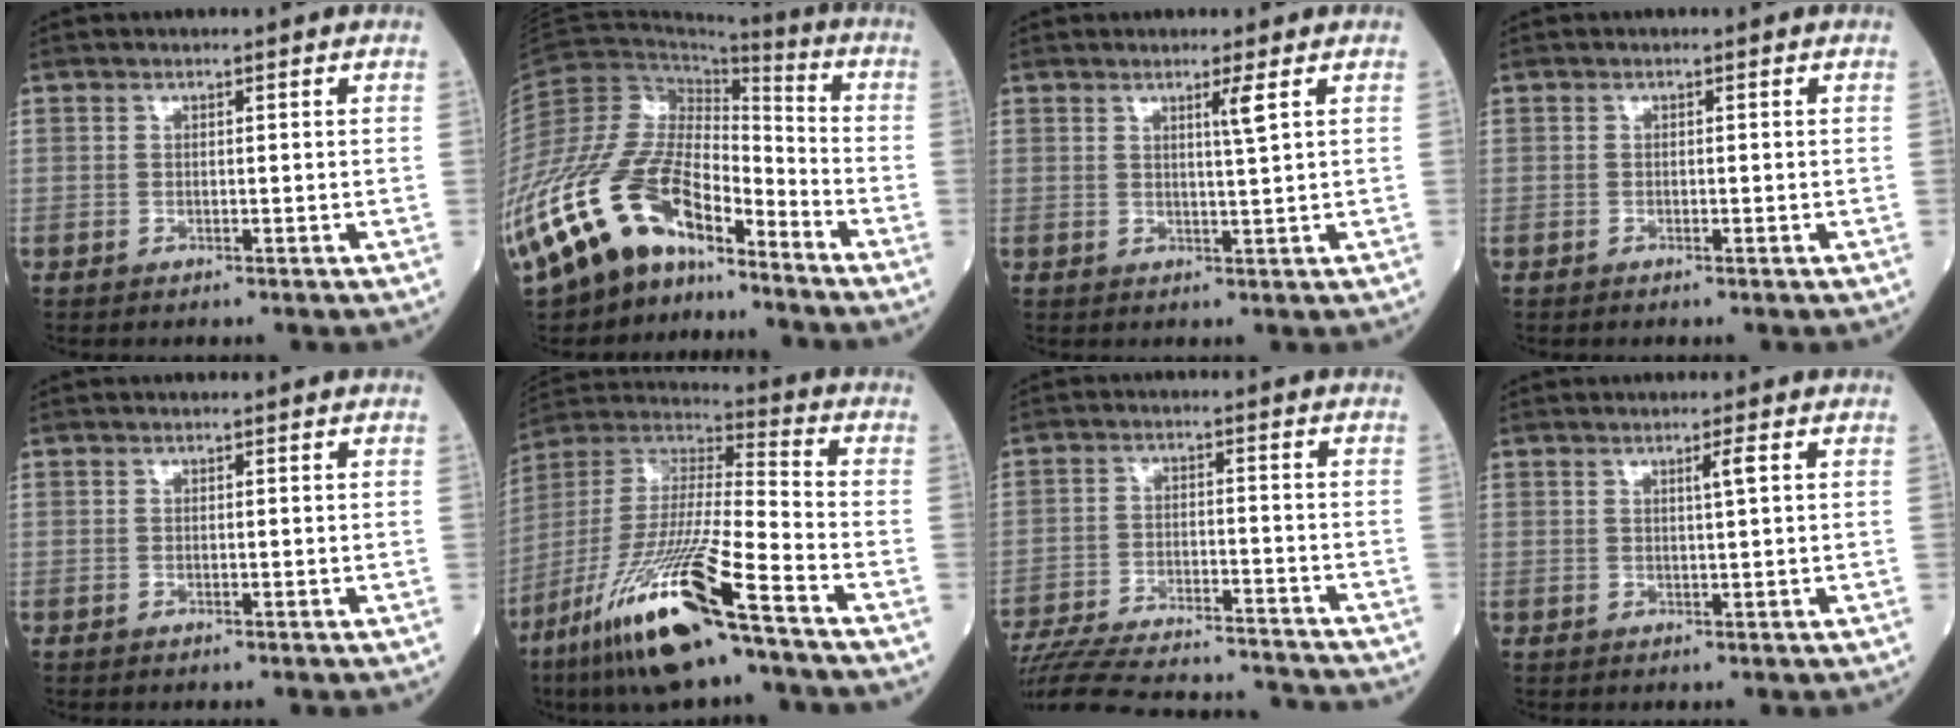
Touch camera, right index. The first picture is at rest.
{"total": 23.8, "force": [-16.4, 9.7, 14.2], "torque": [-0.339, 0.004, -0.302]}
{"total": 2.1, "force": [1.1, -0.7, 1.7], "torque": [-0.032, -0.008, 0.020]}
{"total": 0.0}
{"total": 0.0}
{"total": 21.1, "force": [-12.6, 1.6, 16.8], "torque": [-0.368, -0.051, -0.241]}
{"total": 23.1, "force": [-21.4, 3.1, 7.9], "torque": [-0.156, -0.030, -0.310]}
{"total": 1.6, "force": [0.6, -0.4, 1.5], "torque": [-0.026, -0.003, 0.010]}